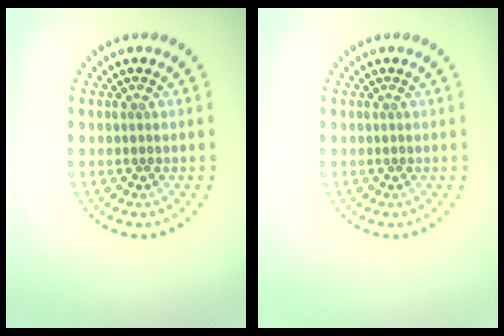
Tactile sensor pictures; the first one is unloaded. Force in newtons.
{"total": 0.0}